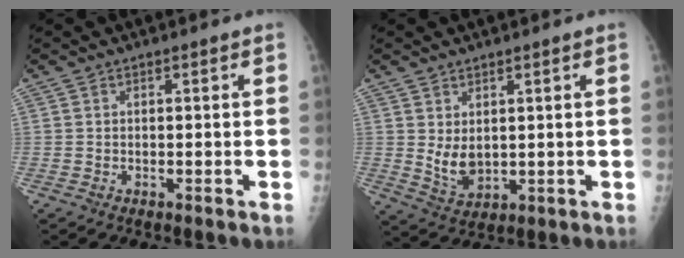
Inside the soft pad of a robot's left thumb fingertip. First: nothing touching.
{"total": 5.0, "force": [1.1, 3.1, 3.8], "torque": [-0.054, -0.019, 0.032]}